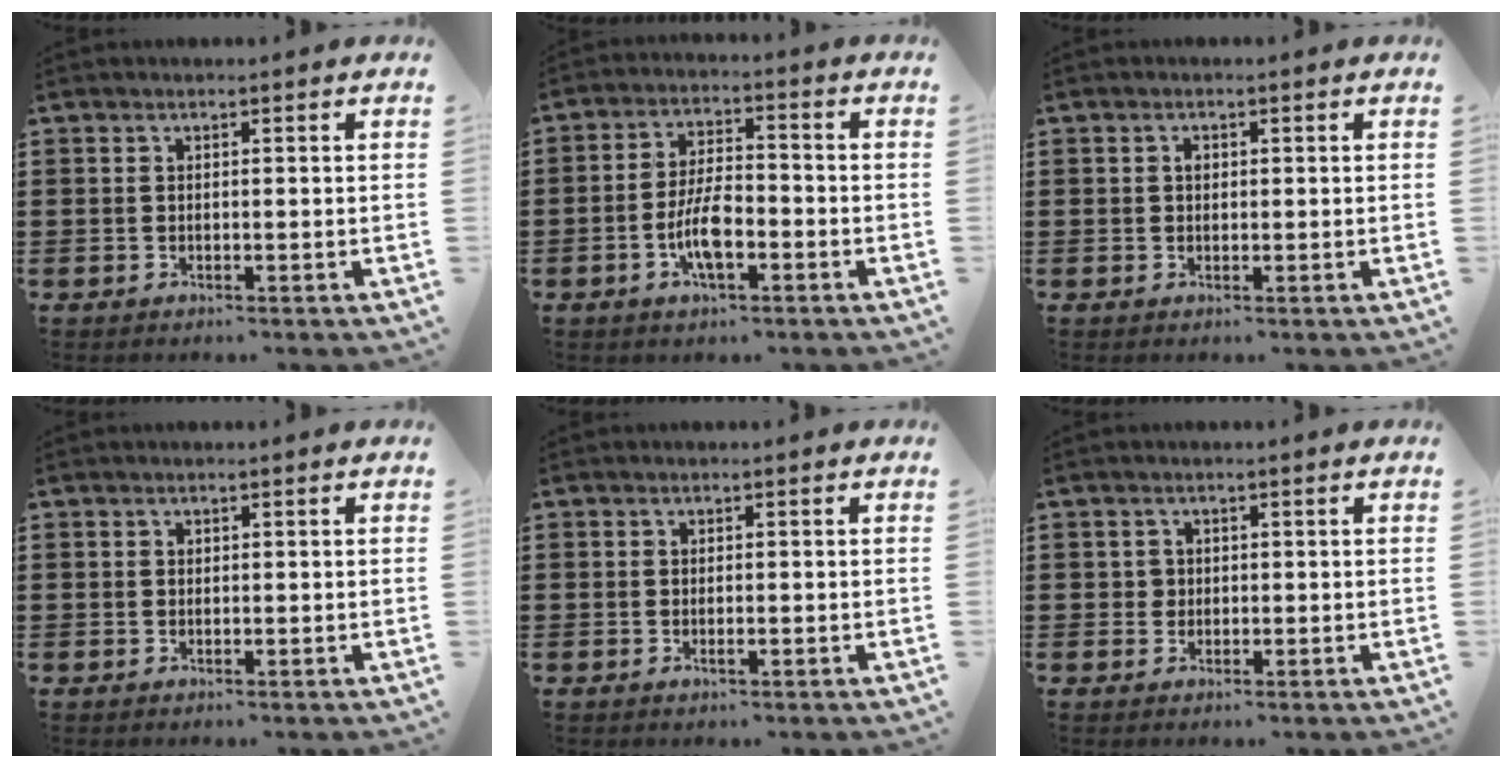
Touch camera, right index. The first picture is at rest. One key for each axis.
{"total": 7.1, "fx": -2.4, "fy": 2.7, "fz": 6.1, "tx": -0.136, "ty": 0.000, "tz": -0.052}
{"total": 1.0, "fx": 0.3, "fy": 0.6, "fz": 0.7, "tx": -0.016, "ty": 0.001, "tz": 0.006}
{"total": 0.0}
{"total": 0.7, "fx": -0.2, "fy": 0.3, "fz": 0.6, "tx": -0.011, "ty": -0.003, "tz": -0.003}
{"total": 1.2, "fx": 0.2, "fy": 1.1, "fz": 0.4, "tx": -0.011, "ty": 0.003, "tz": 0.006}